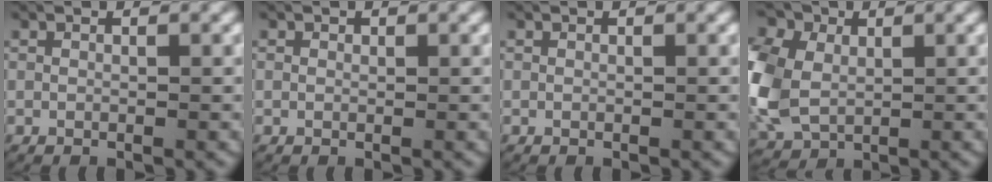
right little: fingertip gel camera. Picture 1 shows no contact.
{"total": 0.0}
{"total": 0.0}
{"total": 7.6, "force": [0.2, 6.5, 3.9], "torque": [-0.118, -0.018, 0.015]}